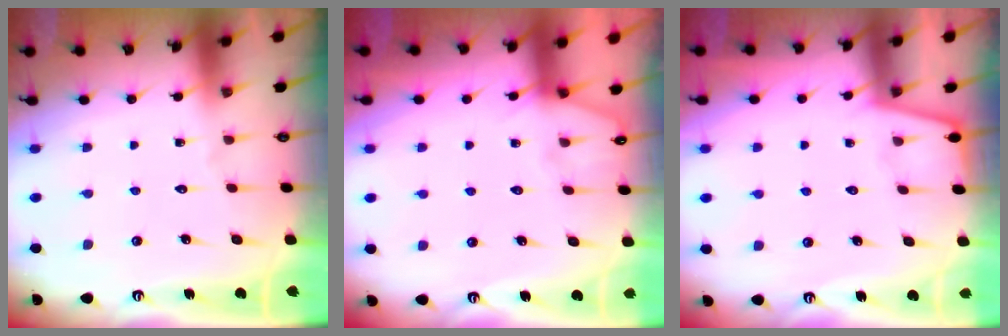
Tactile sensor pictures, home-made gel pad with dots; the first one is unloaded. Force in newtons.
{"total": 5.1, "press": 5.0, "slide": 0.6}
{"total": 1.7, "press": 1.6, "slide": 0.3}